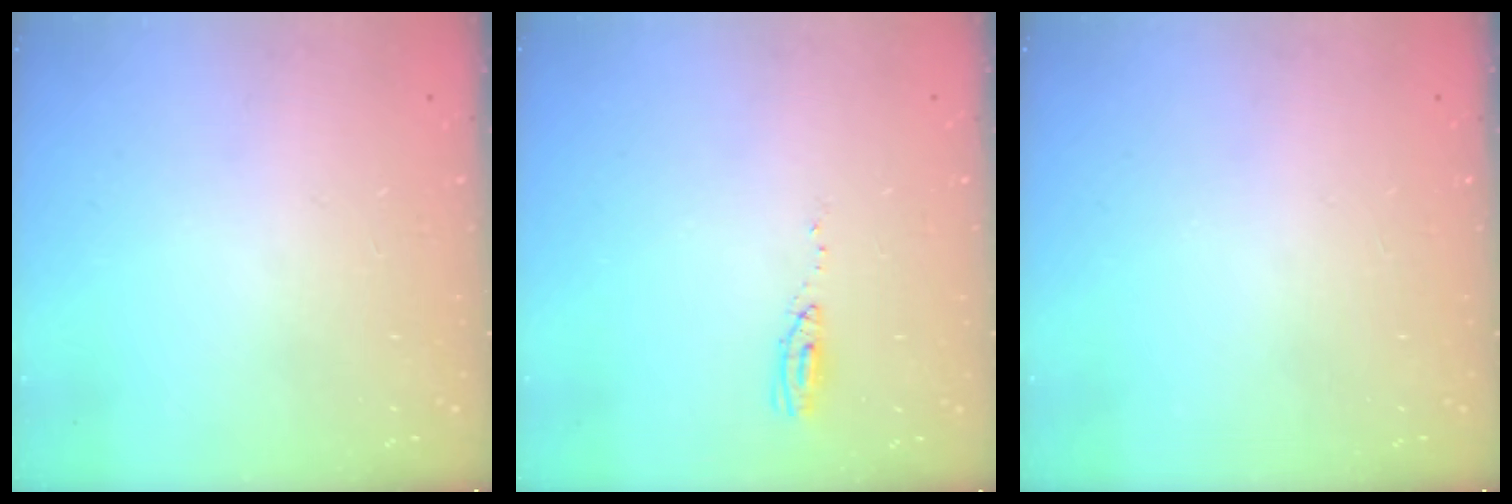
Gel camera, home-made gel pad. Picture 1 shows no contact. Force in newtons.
{"total": 3.9, "press": 3.7, "slide": 1.2}
{"total": 0.0}